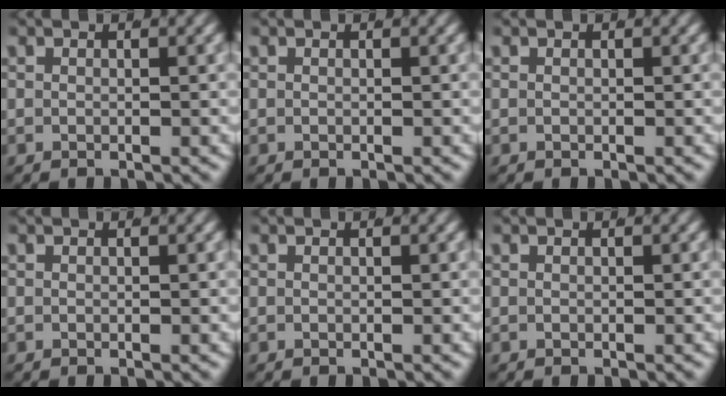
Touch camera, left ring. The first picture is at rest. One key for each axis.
{"total": 0.0}
{"total": 0.0}
{"total": 0.0}
{"total": 0.0}
{"total": 0.0}